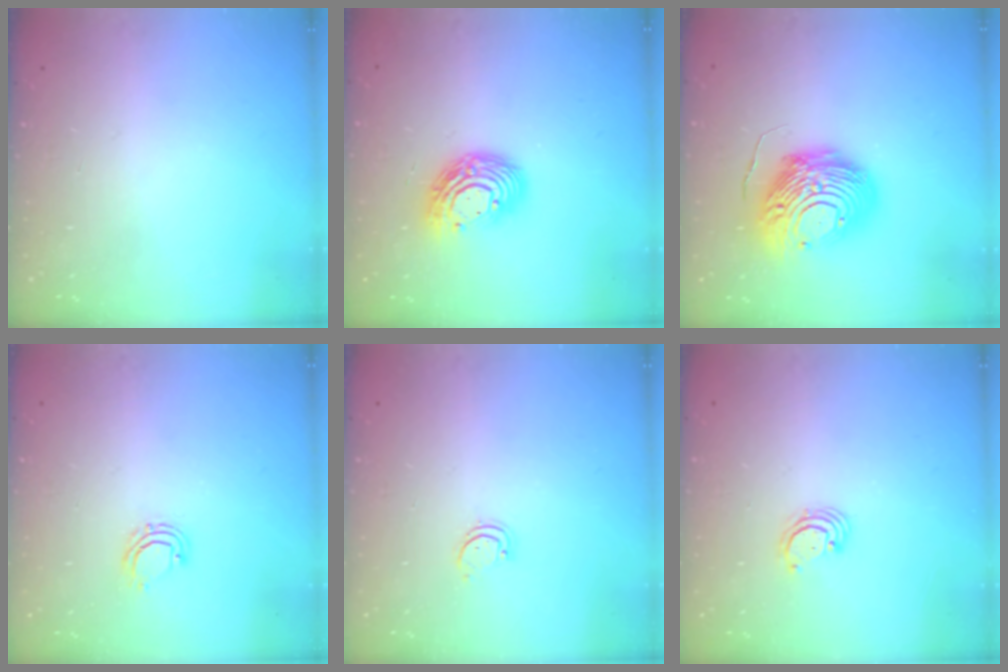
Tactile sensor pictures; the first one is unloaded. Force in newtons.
{"total": 12.8, "press": 12.8, "slide": 1.1}
{"total": 15.5, "press": 15.4, "slide": 1.7}
{"total": 5.0, "press": 4.9, "slide": 1.0}
{"total": 1.7, "press": 1.7, "slide": 0.3}
{"total": 2.6, "press": 2.6, "slide": 0.3}